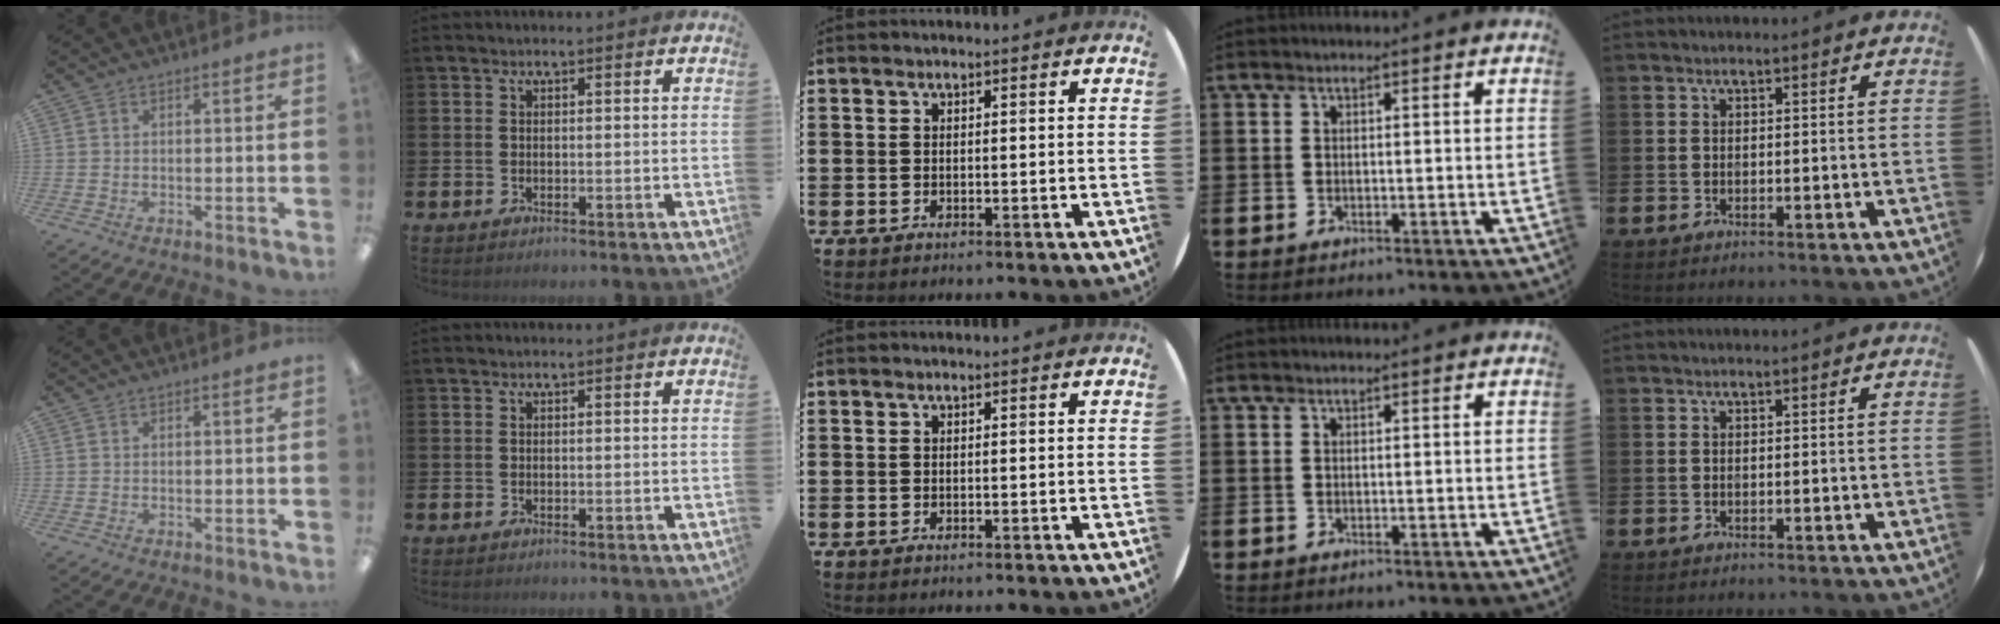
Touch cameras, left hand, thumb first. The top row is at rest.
{}